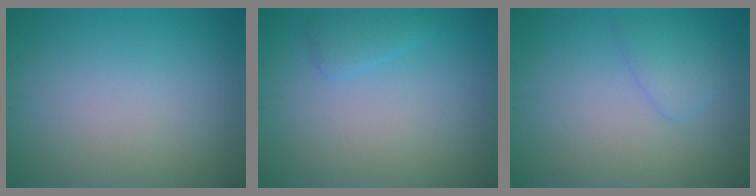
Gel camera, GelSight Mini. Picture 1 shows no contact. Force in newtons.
{"total": 1.4, "press": 1.4, "slide": 0.1}
{"total": 1.8, "press": 1.8, "slide": 0.1}